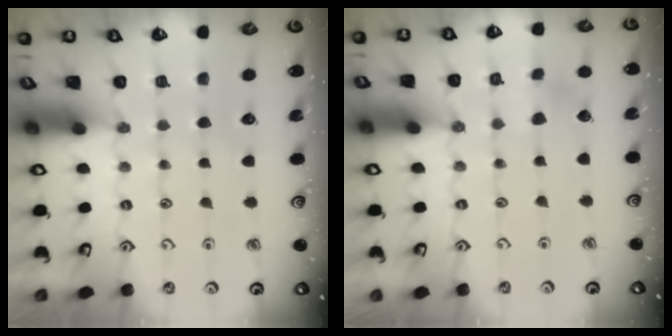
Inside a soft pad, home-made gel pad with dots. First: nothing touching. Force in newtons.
{"total": 2.5, "press": 2.5, "slide": 0.4}